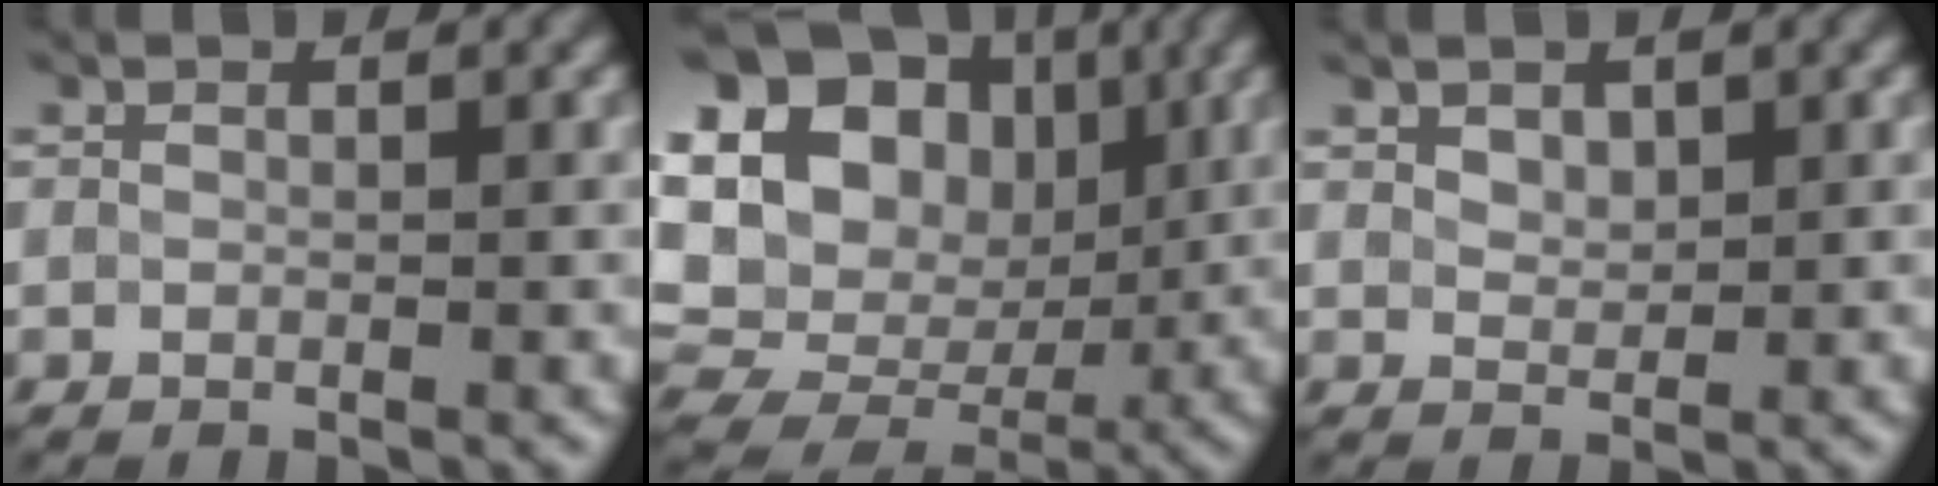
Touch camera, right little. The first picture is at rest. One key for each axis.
{"total": 18.6, "fx": 4.0, "fy": 15.1, "fz": 10.2, "tx": -0.209, "ty": 0.037, "tz": 0.066}
{"total": 1.6, "fx": 1.1, "fy": 0.9, "fz": 0.8, "tx": -0.016, "ty": 0.000, "tz": 0.025}